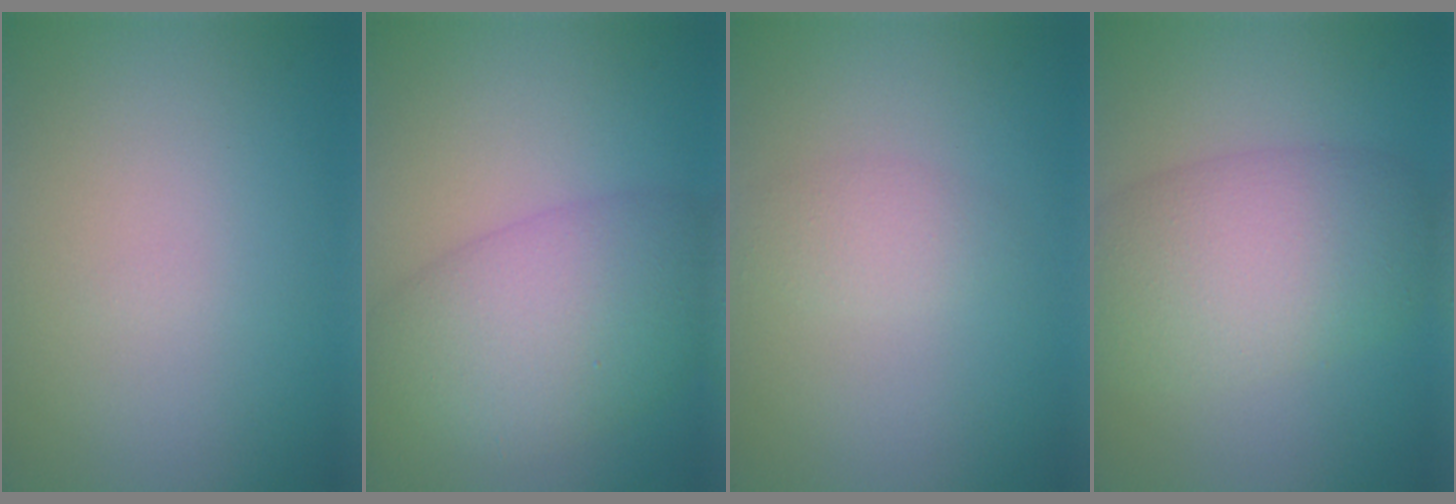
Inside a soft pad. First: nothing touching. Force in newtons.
{"total": 8.1, "press": 8.1, "slide": 0.2}
{"total": 1.7, "press": 1.7, "slide": 0.0}
{"total": 7.6, "press": 7.6, "slide": 0.2}